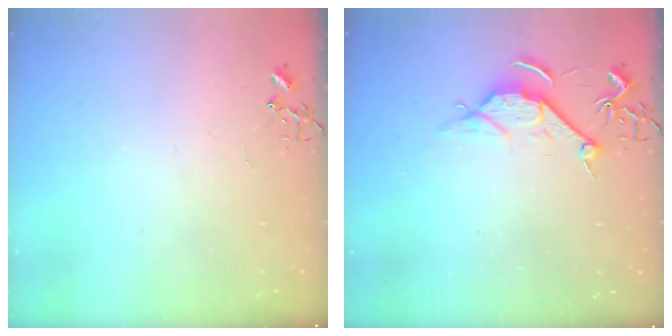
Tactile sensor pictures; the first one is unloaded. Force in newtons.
{"total": 8.4, "press": 8.3, "slide": 1.0}